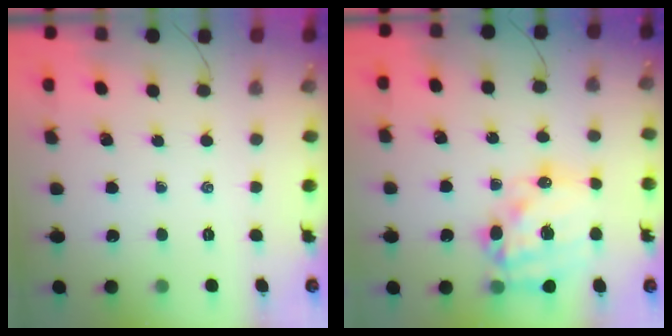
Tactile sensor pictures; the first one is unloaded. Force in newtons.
{"total": 18.3, "press": 17.9, "slide": 4.0}